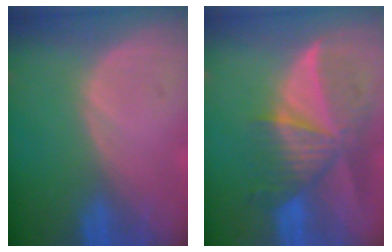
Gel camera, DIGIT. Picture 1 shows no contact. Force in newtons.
{"total": 9.5, "press": 8.5, "slide": 4.3}